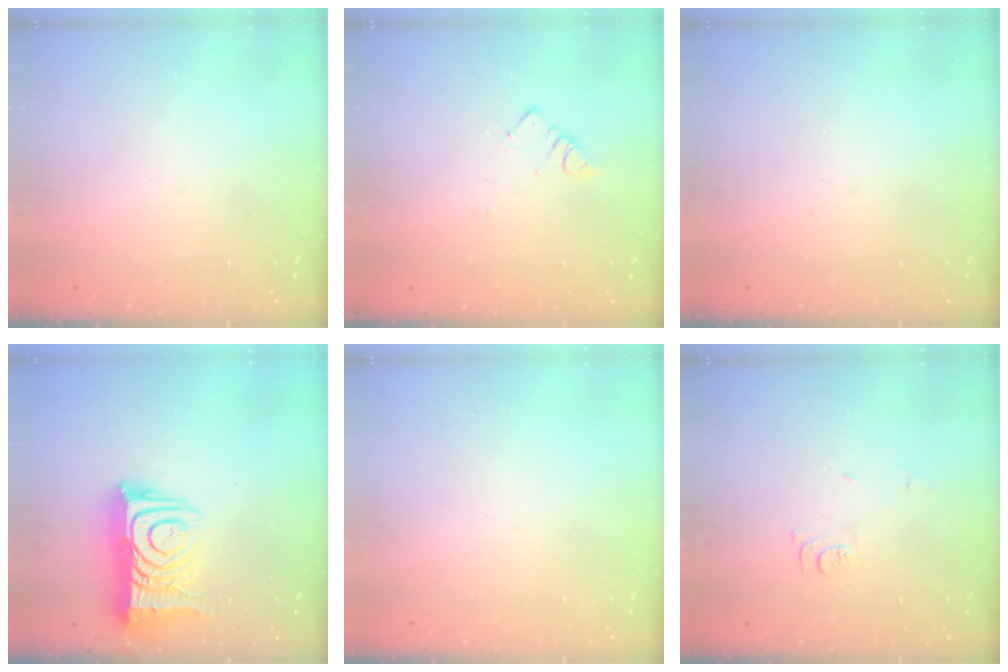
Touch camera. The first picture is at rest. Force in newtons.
{"total": 3.2, "press": 3.2, "slide": 0.3}
{"total": 0.0}
{"total": 15.7, "press": 15.6, "slide": 1.2}
{"total": 1.5, "press": 1.5, "slide": 0.1}
{"total": 5.7, "press": 5.7, "slide": 0.6}